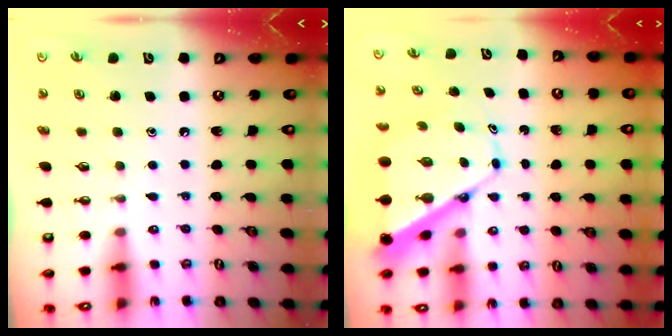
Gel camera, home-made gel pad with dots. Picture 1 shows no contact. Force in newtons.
{"total": 10.8, "press": 10.8, "slide": 1.1}